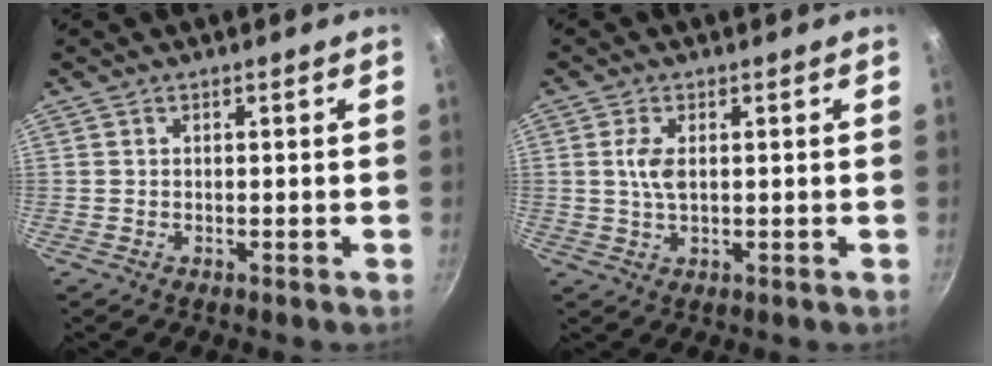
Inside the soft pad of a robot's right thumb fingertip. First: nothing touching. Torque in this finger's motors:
{"motor_torque": [0.81, 0.84, 0.78, 0.02, 0.02]}